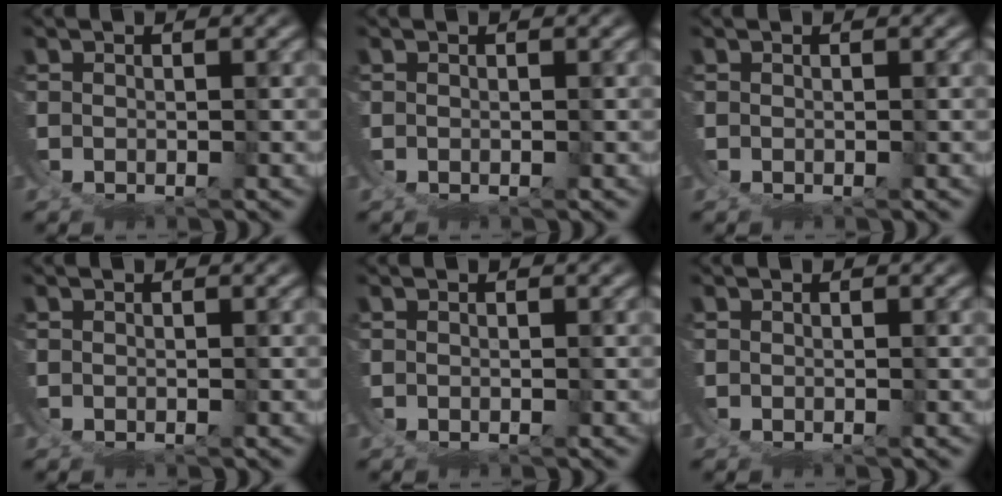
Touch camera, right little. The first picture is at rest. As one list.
[{"total": 0.0}, {"total": 0.0}, {"total": 0.0}, {"total": 0.0}, {"total": 0.0}]